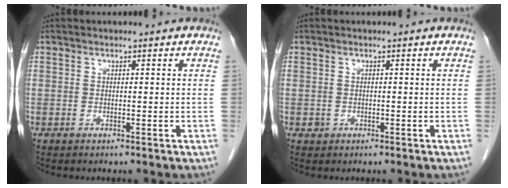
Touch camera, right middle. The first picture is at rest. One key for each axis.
{"total": 0.7, "fx": -0.2, "fy": 0.6, "fz": 0.1, "tx": -0.002, "ty": 0.003, "tz": -0.003}